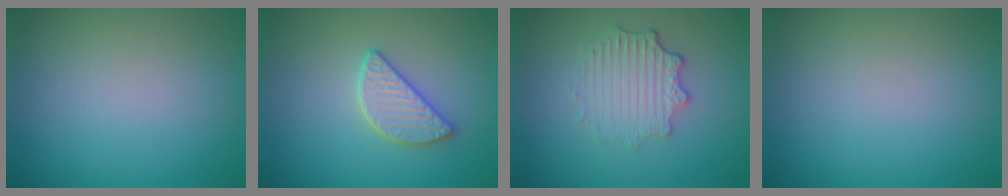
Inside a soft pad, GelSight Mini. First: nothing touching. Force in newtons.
{"total": 2.9, "press": 2.8, "slide": 0.9}
{"total": 3.7, "press": 2.9, "slide": 2.3}
{"total": 0.0}